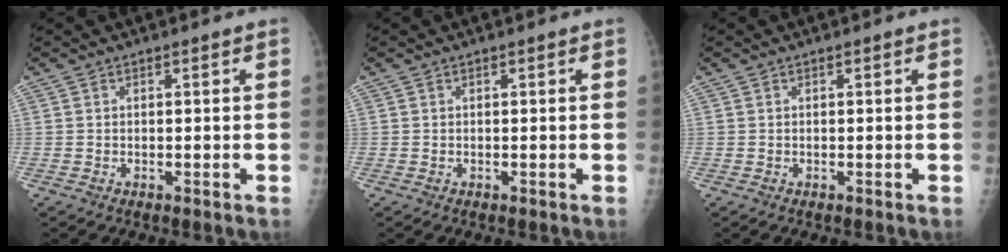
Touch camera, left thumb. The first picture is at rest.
{"total": 0.0}
{"total": 0.0}